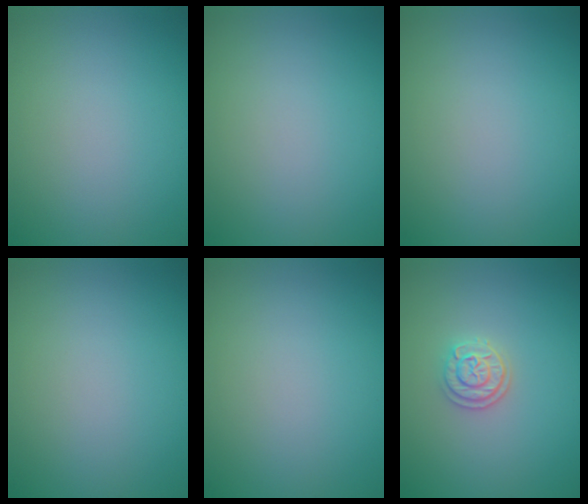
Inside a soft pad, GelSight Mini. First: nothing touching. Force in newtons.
{"total": 0.0}
{"total": 0.0}
{"total": 0.0}
{"total": 0.0}
{"total": 2.2, "press": 2.1, "slide": 0.9}